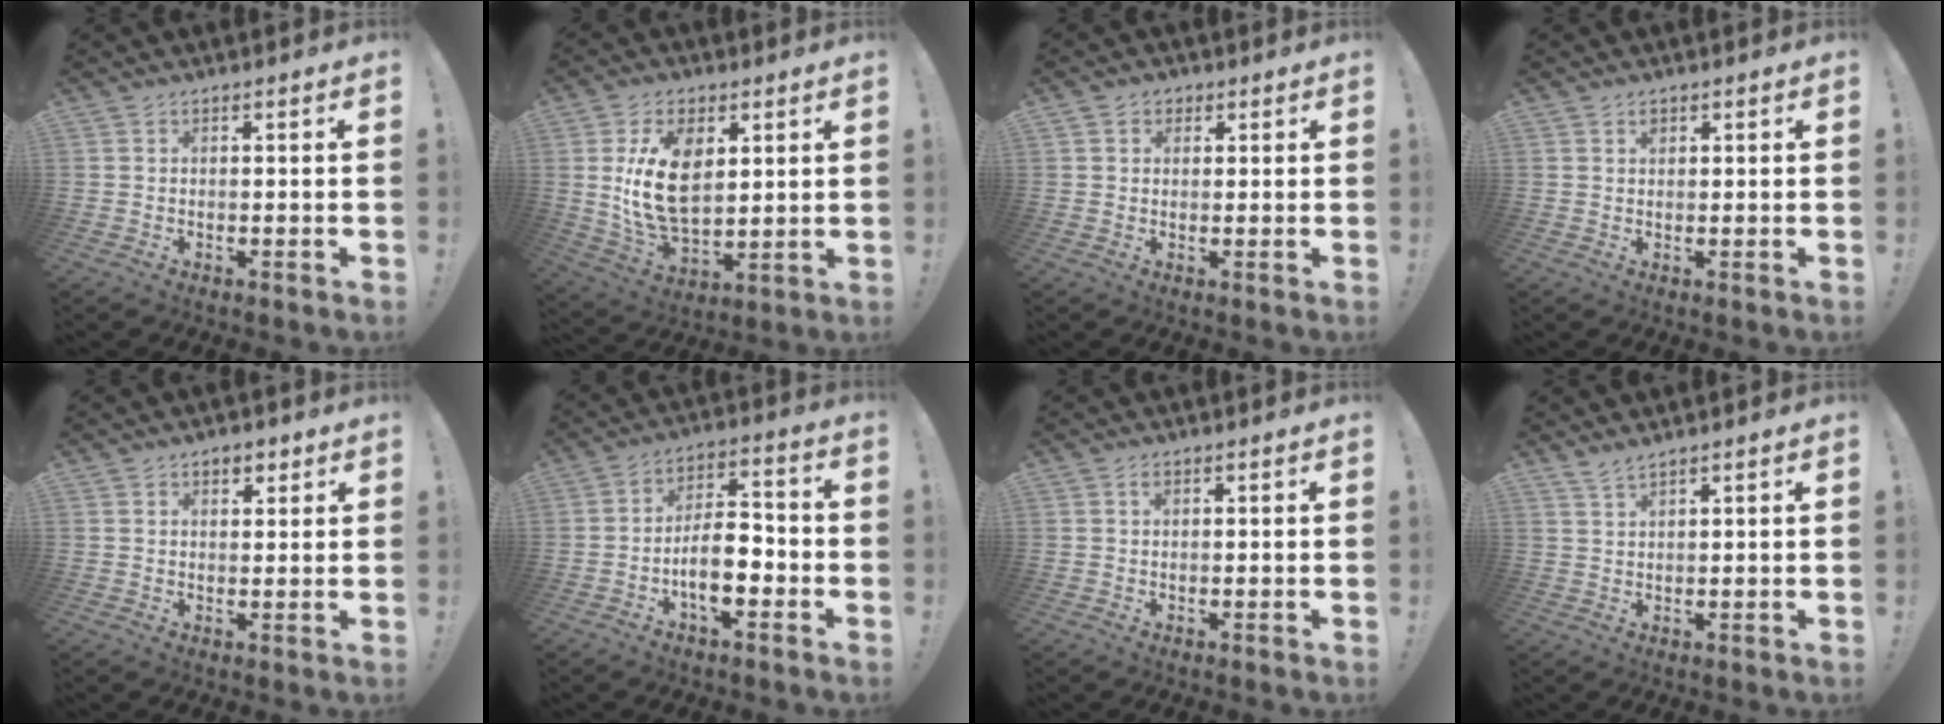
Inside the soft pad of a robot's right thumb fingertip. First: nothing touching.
{"total": 16.3, "force": [3.8, 10.4, 11.9], "torque": [-0.215, -0.008, 0.070]}
{"total": 2.8, "force": [1.0, 2.4, 0.9], "torque": [-0.009, 0.001, 0.018]}
{"total": 1.0, "force": [0.6, 0.7, 0.3], "torque": [0.016, -0.008, 0.006]}
{"total": 3.0, "force": [1.8, 2.1, 1.2], "torque": [-0.005, -0.006, 0.029]}
{"total": 10.8, "force": [-4.3, 4.7, 8.8], "torque": [-0.149, 0.015, -0.079]}
{"total": 0.7, "force": [0.3, 0.5, 0.5], "torque": [-0.009, 0.001, 0.006]}
{"total": 2.7, "force": [2.3, 0.4, 1.3], "torque": [-0.029, -0.010, 0.043]}